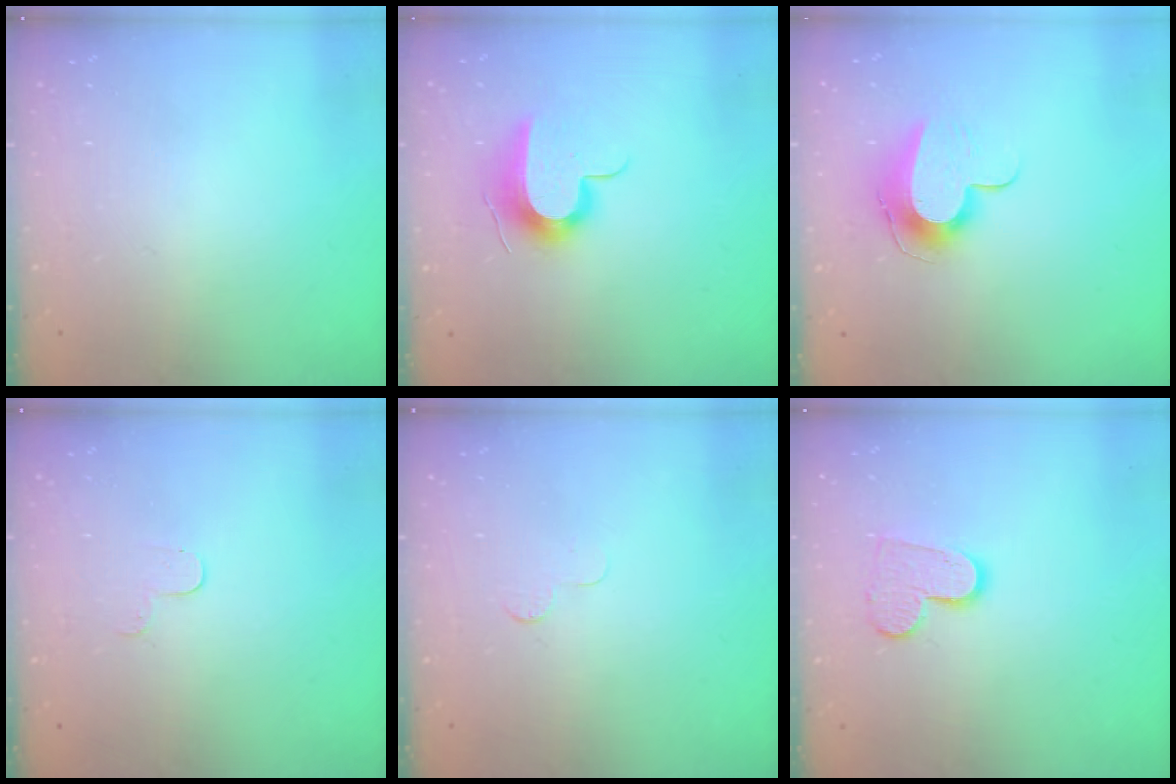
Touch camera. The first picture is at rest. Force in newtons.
{"total": 10.6, "press": 10.5, "slide": 1.3}
{"total": 9.6, "press": 9.6, "slide": 0.1}
{"total": 3.4, "press": 3.4, "slide": 0.4}
{"total": 2.5, "press": 2.5, "slide": 0.2}
{"total": 9.9, "press": 9.8, "slide": 0.7}